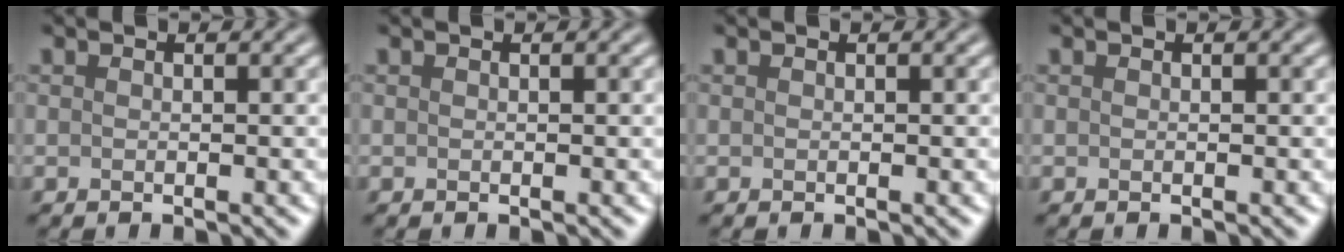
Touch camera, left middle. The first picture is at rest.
{"total": 0.0}
{"total": 0.0}
{"total": 0.0}